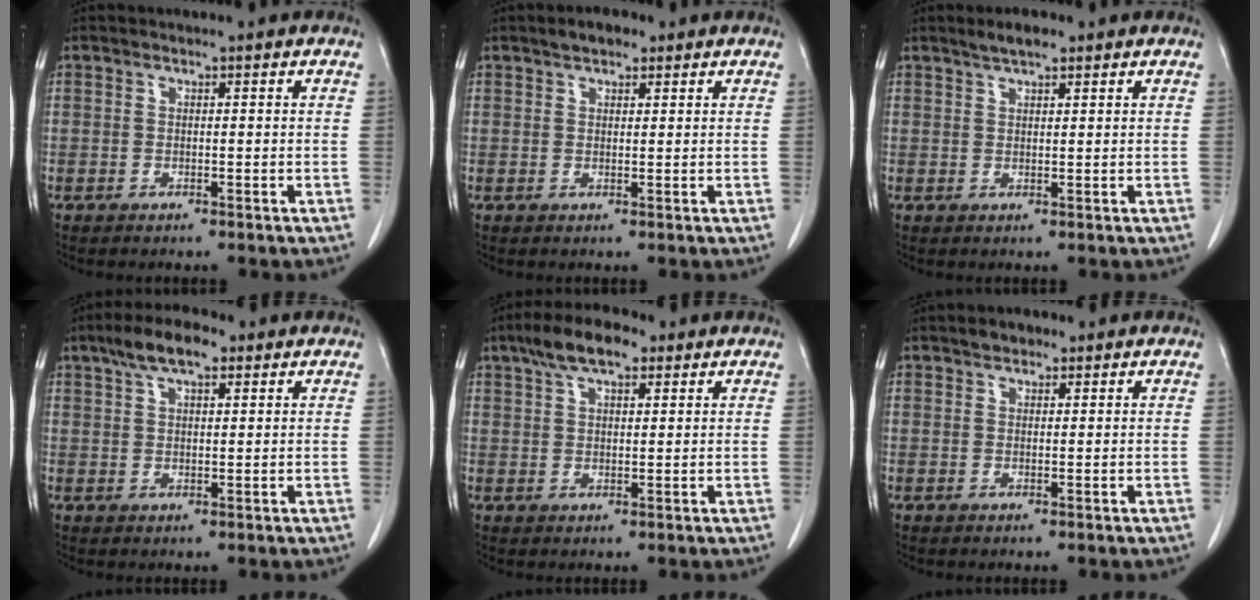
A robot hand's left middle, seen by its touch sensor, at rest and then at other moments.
{"total": 2.8, "force": [2.0, 1.3, 1.5], "torque": [-0.027, 0.009, 0.030]}
{"total": 2.9, "force": [2.2, 0.7, 1.7], "torque": [-0.036, 0.008, 0.039]}
{"total": 6.7, "force": [4.2, 2.3, 4.7], "torque": [-0.091, 0.018, 0.073]}
{"total": 7.5, "force": [4.8, 2.7, 5.1], "torque": [-0.097, 0.020, 0.083]}
{"total": 2.0, "force": [1.5, 1.1, 0.8], "torque": [-0.016, 0.007, 0.022]}